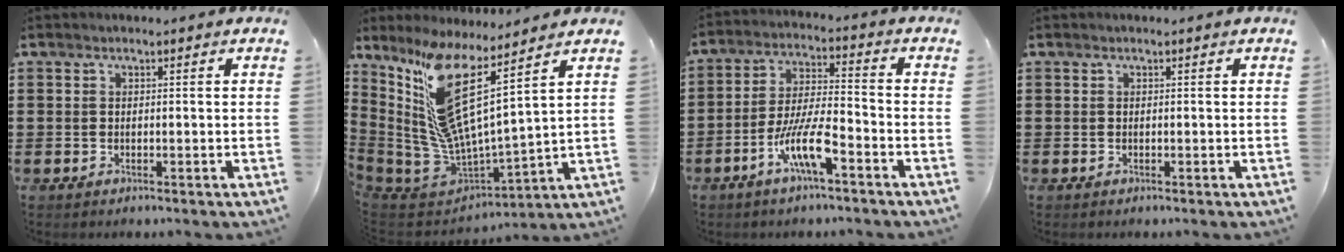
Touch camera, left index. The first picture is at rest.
{"total": 12.3, "force": [6.4, 1.8, 10.4], "torque": [-0.250, -0.078, 0.097]}
{"total": 9.2, "force": [-5.1, 1.9, 7.4], "torque": [-0.157, 0.000, -0.098]}
{"total": 0.0}